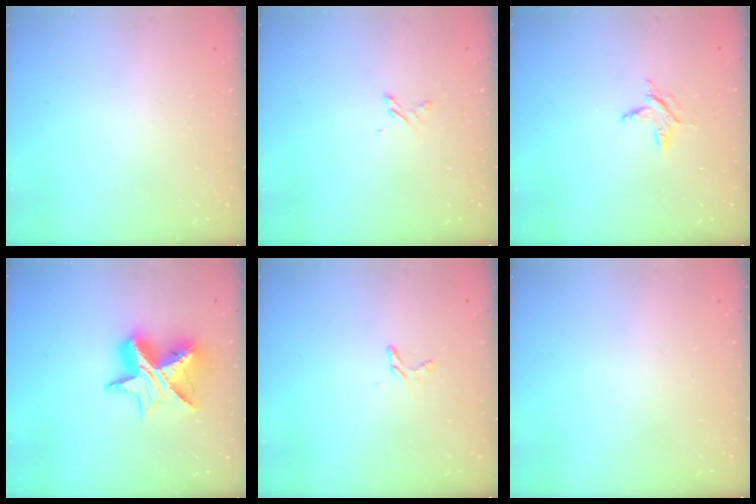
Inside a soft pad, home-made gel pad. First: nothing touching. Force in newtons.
{"total": 1.7, "press": 1.7, "slide": 0.3}
{"total": 4.9, "press": 4.9, "slide": 0.5}
{"total": 12.9, "press": 12.9, "slide": 0.8}
{"total": 3.1, "press": 3.1, "slide": 0.2}
{"total": 0.0}